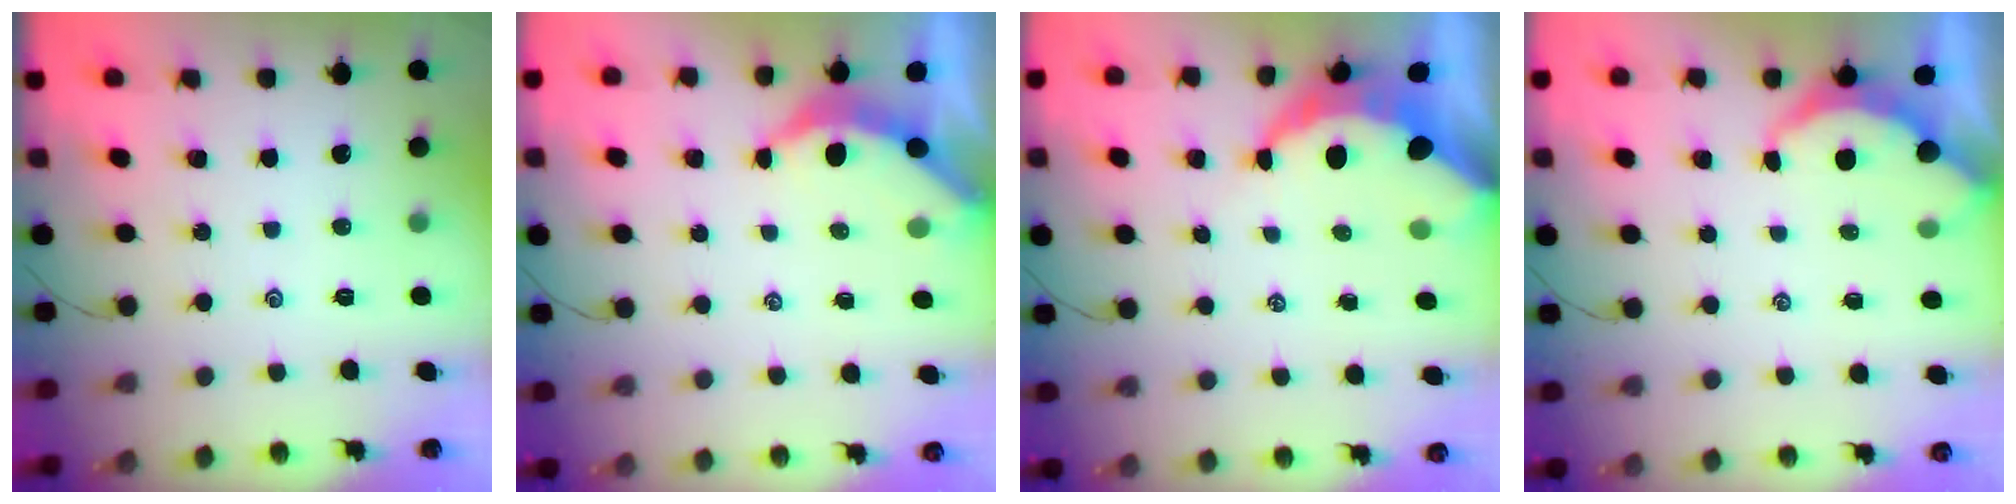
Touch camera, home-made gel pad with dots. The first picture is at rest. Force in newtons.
{"total": 3.6, "press": 3.6, "slide": 0.4}
{"total": 8.5, "press": 8.5, "slide": 0.7}
{"total": 3.3, "press": 3.3, "slide": 0.3}